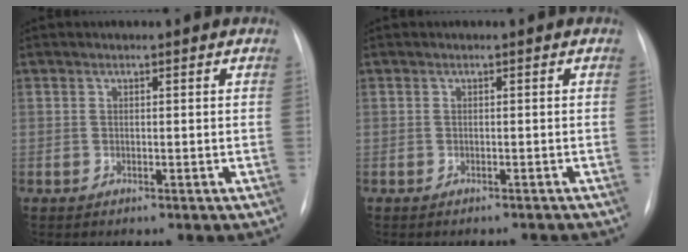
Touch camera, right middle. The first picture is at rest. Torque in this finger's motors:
{"motor_torque": [-0.04, -0.07, -0.02, 0.00]}